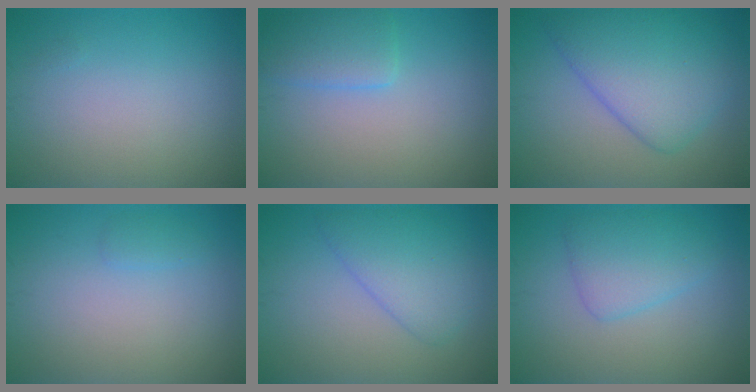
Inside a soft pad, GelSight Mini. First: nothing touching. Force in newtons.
{"total": 2.9, "press": 2.9, "slide": 0.1}
{"total": 7.2, "press": 7.2, "slide": 0.3}
{"total": 0.8, "press": 0.8, "slide": 0.1}
{"total": 4.0, "press": 4.0, "slide": 0.2}
{"total": 3.3, "press": 3.3, "slide": 0.1}